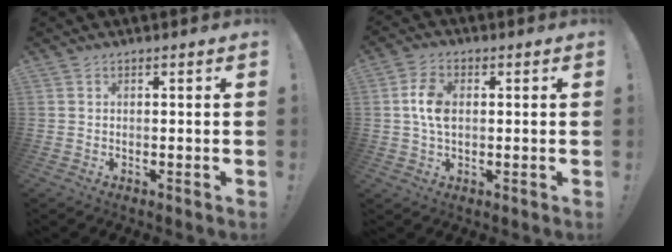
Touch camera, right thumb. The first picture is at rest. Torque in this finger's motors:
{"motor_torque": [0.01, 0.35, 0.68, -0.66, -0.02]}